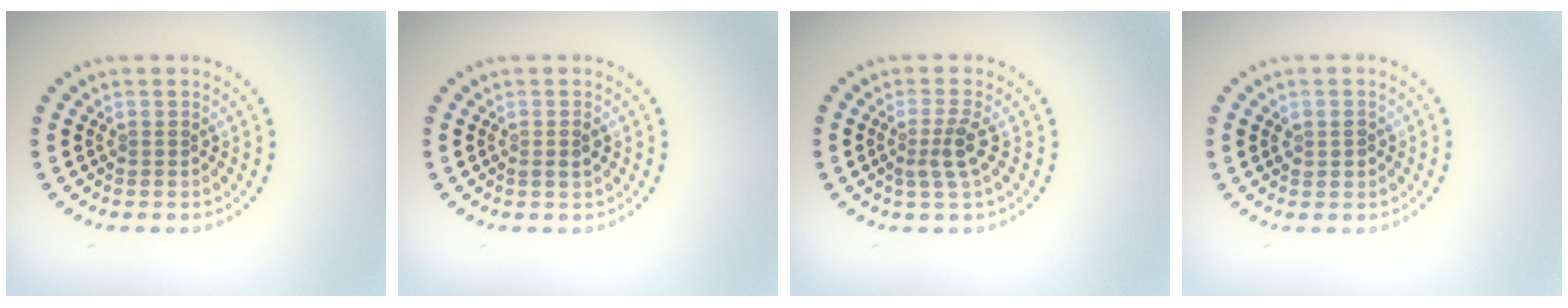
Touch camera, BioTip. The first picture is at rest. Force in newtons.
{"total": 1.1, "press": 1.0, "slide": 0.5}
{"total": 2.5, "press": 1.8, "slide": 1.7}
{"total": 1.3, "press": 1.3, "slide": 0.4}